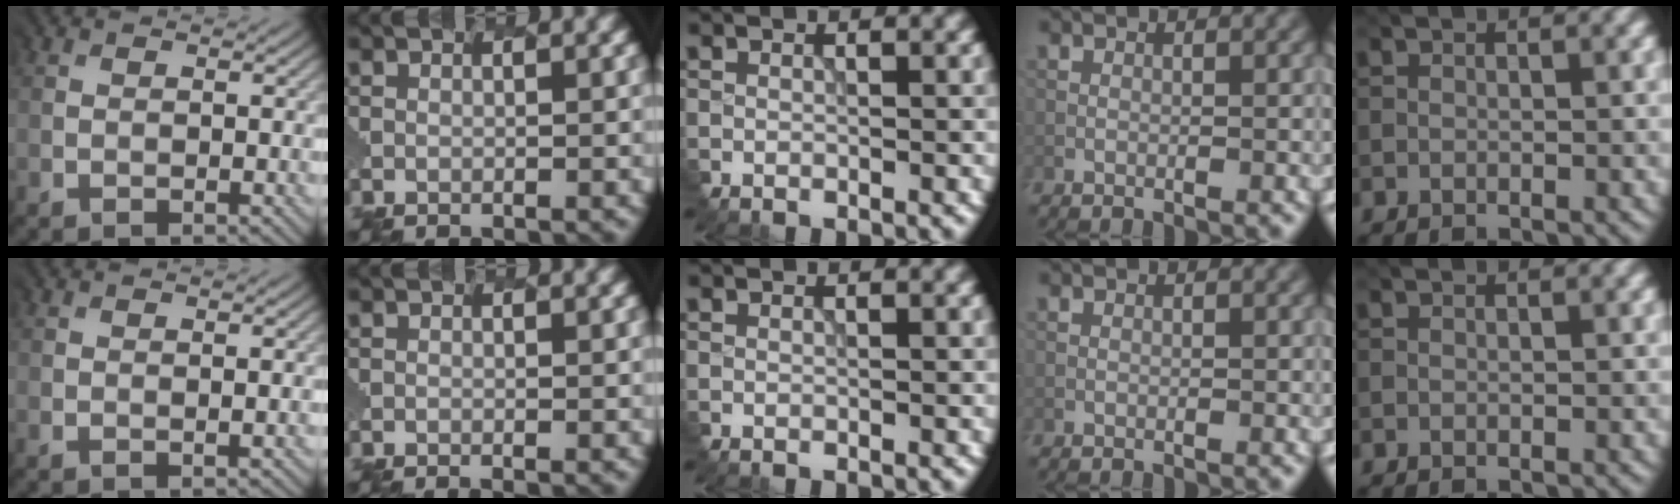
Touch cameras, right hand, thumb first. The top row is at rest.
{"thumb": {"total": 0.6, "force": [0.3, -0.5, -0.3], "torque": [-0.001, 0.001, 0.006]}, "index": {"total": 0.9, "force": [-0.6, 0.3, 0.6], "torque": [0.004, 0.006, -0.015]}}